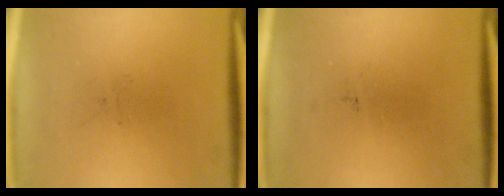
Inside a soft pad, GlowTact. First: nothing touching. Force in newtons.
{"total": 0.0}